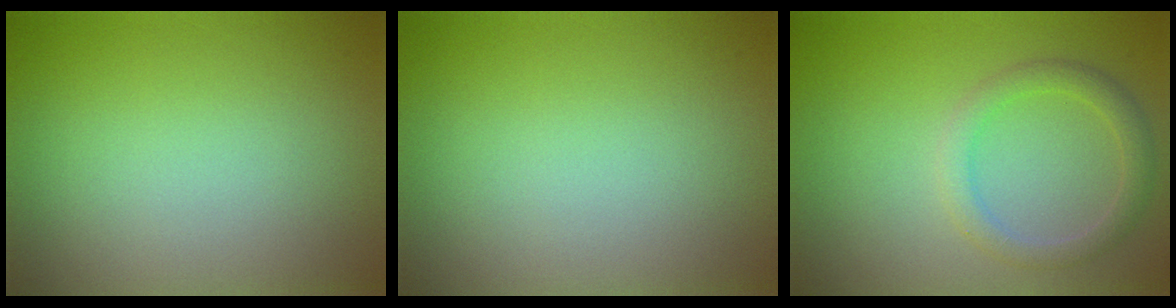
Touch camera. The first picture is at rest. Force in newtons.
{"total": 0.0}
{"total": 2.3, "press": 2.3, "slide": 0.1}